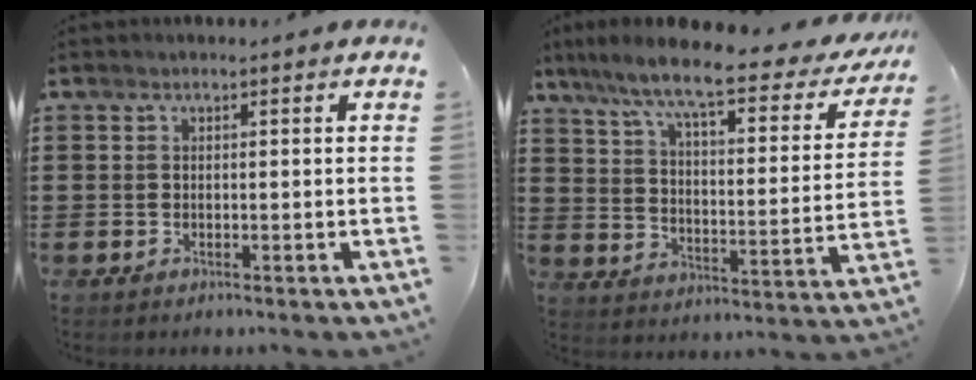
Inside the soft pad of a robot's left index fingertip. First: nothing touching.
{"total": 9.0, "force": [7.1, 0.6, 5.4], "torque": [-0.132, -0.042, 0.114]}